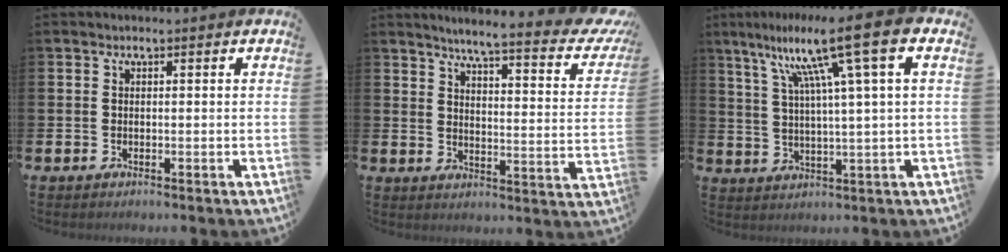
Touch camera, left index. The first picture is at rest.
{"total": 5.3, "force": [4.6, 0.4, 2.7], "torque": [-0.049, -0.047, 0.064]}
{"total": 12.7, "force": [6.5, 0.2, 10.9], "torque": [-0.213, -0.021, 0.095]}